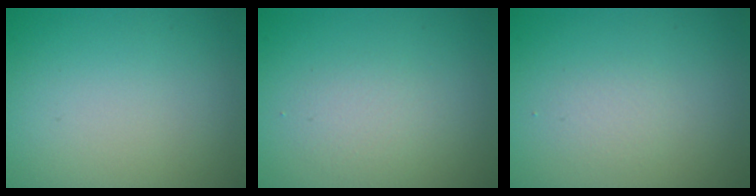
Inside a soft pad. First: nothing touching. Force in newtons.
{"total": 1.7, "press": 1.7, "slide": 0.1}
{"total": 1.1, "press": 1.1, "slide": 0.1}